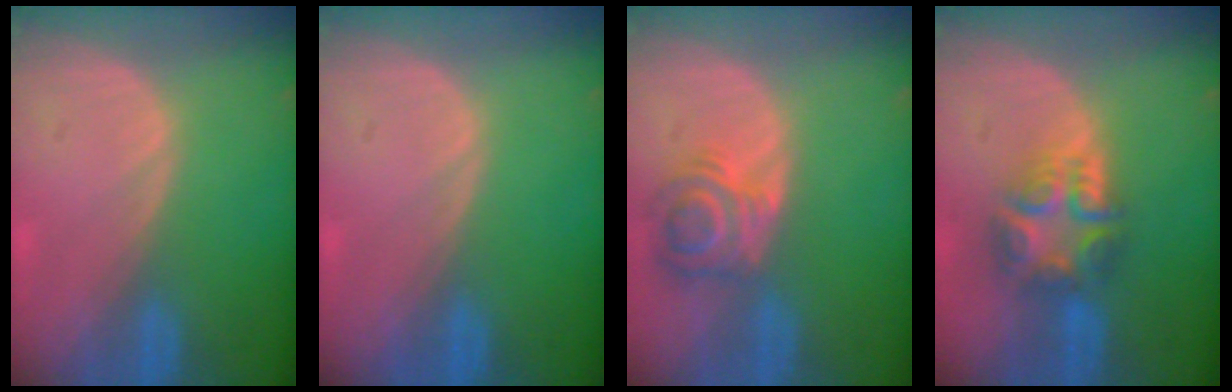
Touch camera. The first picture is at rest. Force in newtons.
{"total": 0.0}
{"total": 5.6, "press": 5.5, "slide": 1.0}
{"total": 7.9, "press": 6.7, "slide": 4.1}